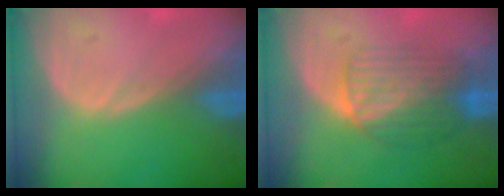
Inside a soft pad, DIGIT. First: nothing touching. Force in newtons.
{"total": 6.3, "press": 6.2, "slide": 1.1}